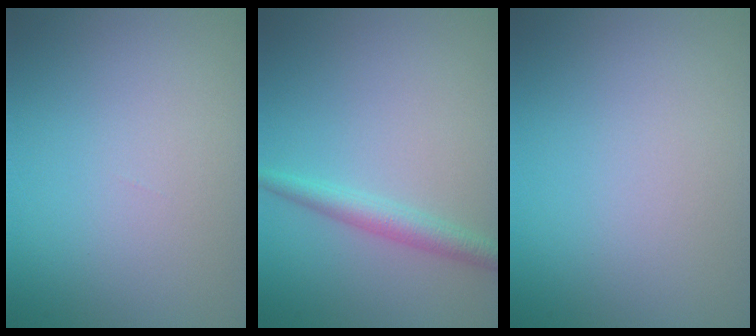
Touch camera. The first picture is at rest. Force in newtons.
{"total": 2.3, "press": 2.3, "slide": 0.0}
{"total": 0.0}